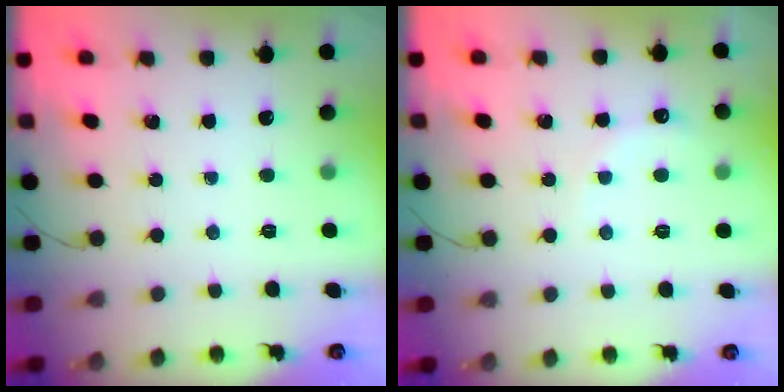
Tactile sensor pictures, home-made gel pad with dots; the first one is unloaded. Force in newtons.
{"total": 3.0, "press": 2.9, "slide": 0.8}